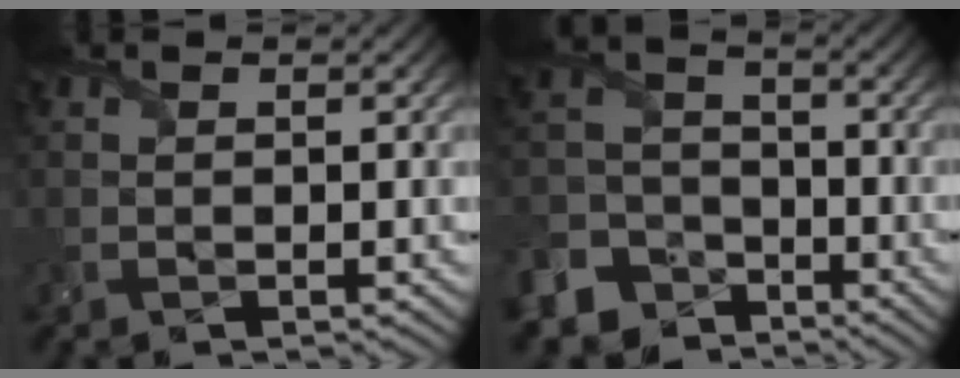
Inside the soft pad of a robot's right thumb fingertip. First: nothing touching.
{"total": 10.2, "force": [-7.2, 6.8, 2.8], "torque": [-0.093, -0.031, -0.132]}